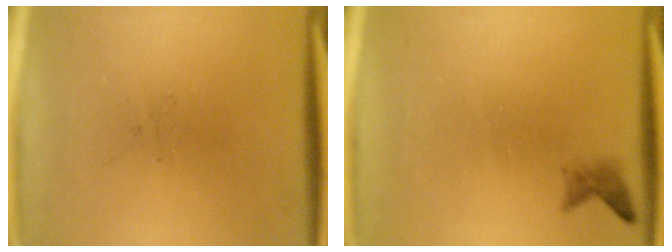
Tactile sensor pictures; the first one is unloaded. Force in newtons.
{"total": 1.3}